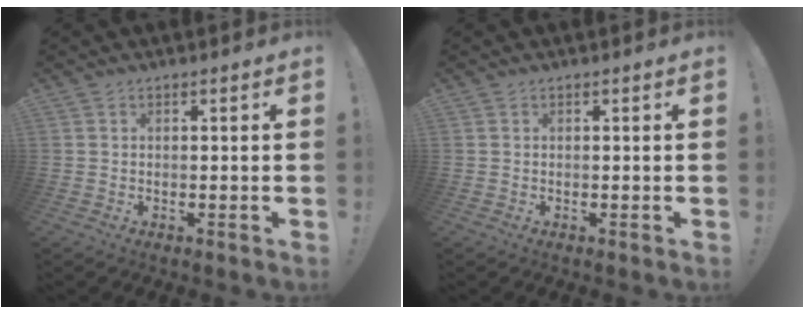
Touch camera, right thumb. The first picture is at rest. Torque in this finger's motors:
{"motor_torque": [0.00, 0.00, 0.00, 0.00, 0.00]}